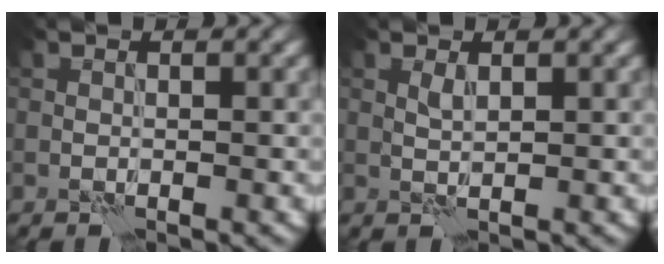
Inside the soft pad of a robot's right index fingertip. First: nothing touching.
{"total": 0.9, "force": [0.6, 0.1, 0.7], "torque": [-0.020, 0.003, 0.012]}